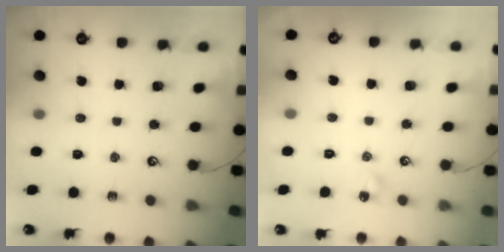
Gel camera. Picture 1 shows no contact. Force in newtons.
{"total": 5.8, "press": 5.7, "slide": 0.7}